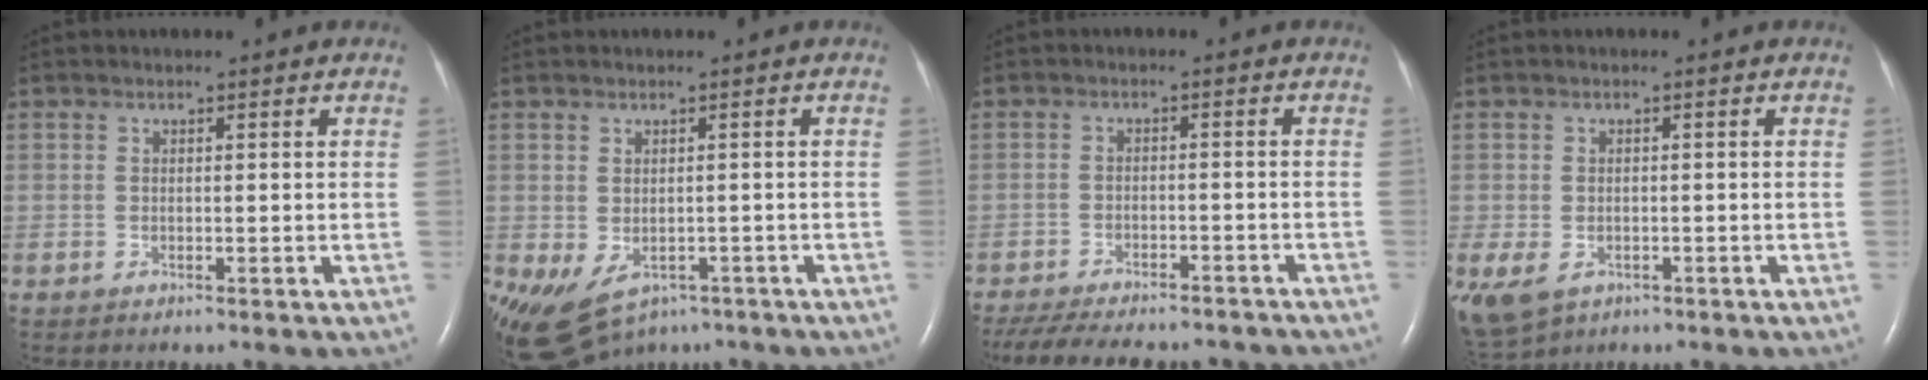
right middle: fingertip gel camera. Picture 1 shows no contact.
{"total": 9.7, "force": [-5.3, 6.2, 5.2], "torque": [-0.105, -0.003, -0.072]}
{"total": 19.0, "force": [-16.4, 5.4, 7.8], "torque": [-0.181, -0.020, -0.214]}
{"total": 13.7, "force": [-5.9, 10.4, 6.8], "torque": [-0.201, -0.014, -0.078]}